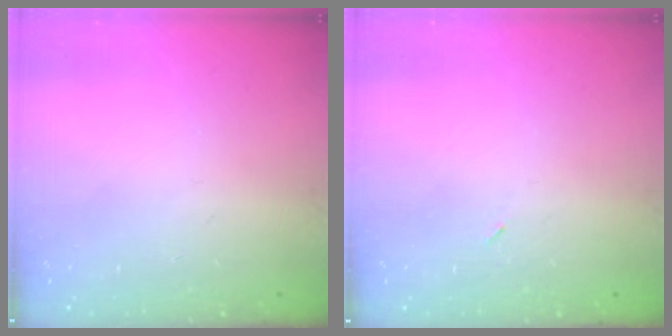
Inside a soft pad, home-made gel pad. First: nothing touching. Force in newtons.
{"total": 2.1, "press": 1.9, "slide": 1.0}